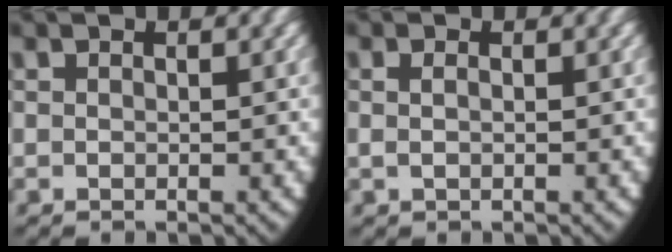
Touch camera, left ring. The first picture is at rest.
{"total": 0.7, "force": [0.0, 0.3, 0.6], "torque": [-0.022, -0.007, 0.005]}